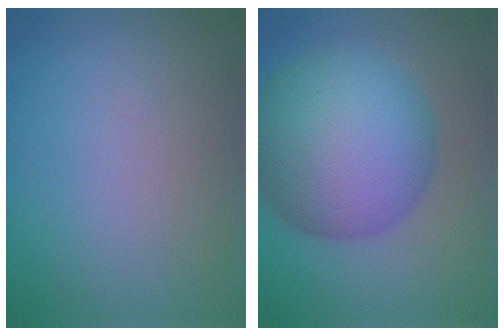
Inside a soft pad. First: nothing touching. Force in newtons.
{"total": 13.3, "press": 13.3, "slide": 0.1}